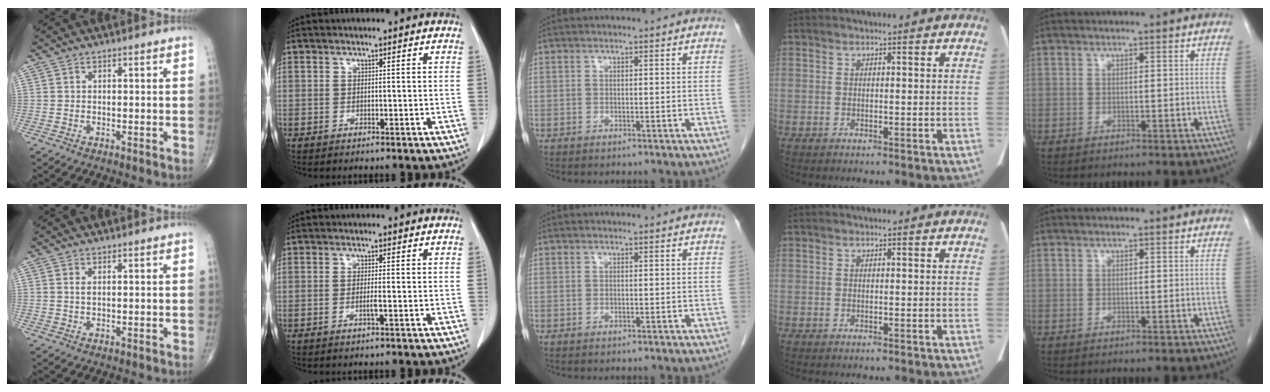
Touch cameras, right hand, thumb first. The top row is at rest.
{"thumb": {"total": 1.2, "force": [0.4, 0.5, 1.0], "torque": [-0.024, 0.003, 0.010]}, "index": {"total": 1.2, "force": [-0.4, -0.2, 1.1], "torque": [-0.024, -0.002, -0.007]}}